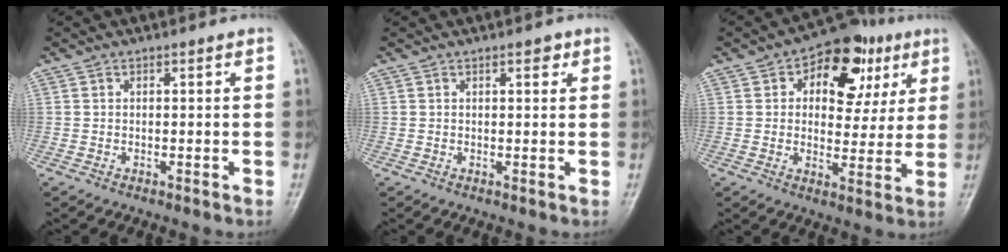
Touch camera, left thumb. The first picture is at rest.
{"total": 1.8, "force": [1.0, 0.8, 1.3], "torque": [-0.010, -0.002, 0.012]}
{"total": 15.5, "force": [6.1, 9.7, 10.4], "torque": [-0.084, 0.003, 0.085]}